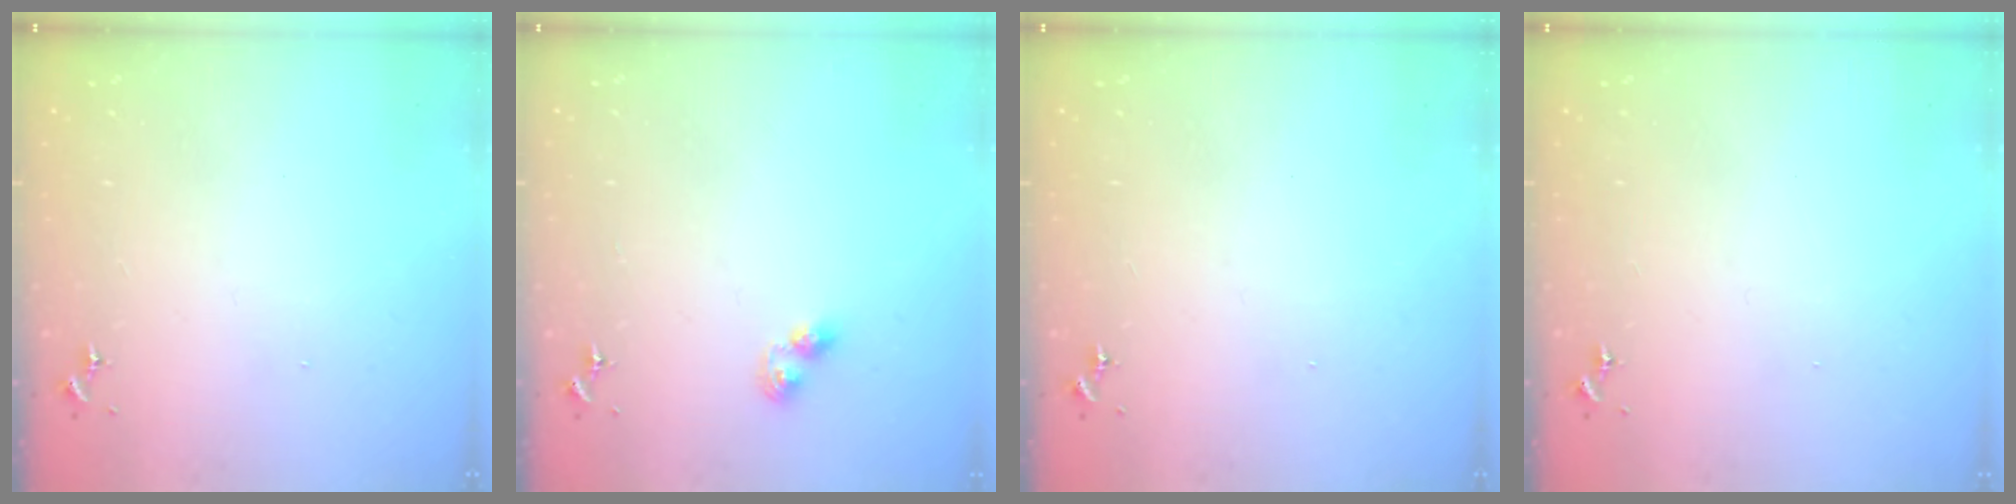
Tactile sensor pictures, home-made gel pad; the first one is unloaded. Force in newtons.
{"total": 3.0, "press": 2.9, "slide": 0.4}
{"total": 0.0}
{"total": 0.0}